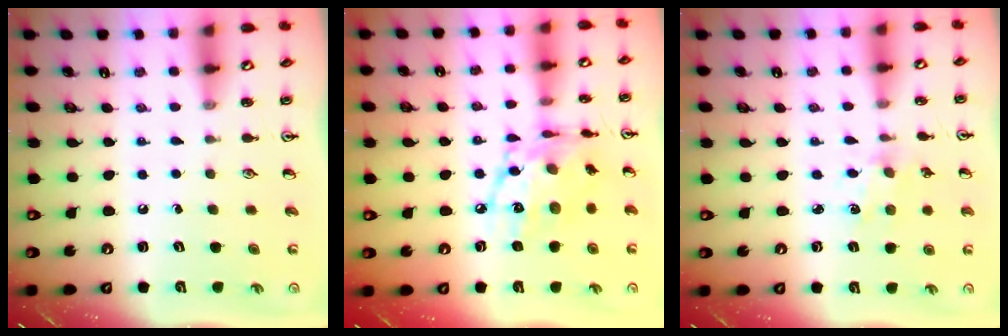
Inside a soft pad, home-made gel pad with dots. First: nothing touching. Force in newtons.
{"total": 15.0, "press": 15.0, "slide": 0.9}
{"total": 2.9, "press": 2.8, "slide": 0.4}